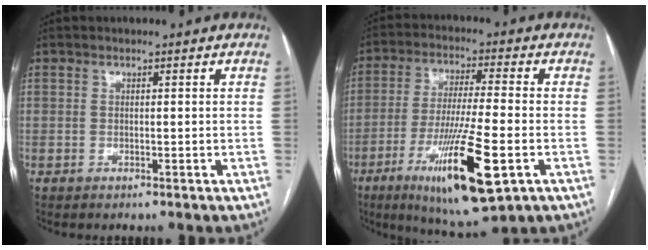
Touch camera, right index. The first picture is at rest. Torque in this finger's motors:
{"motor_torque": [2.03, -0.12, 0.90, 0.21]}